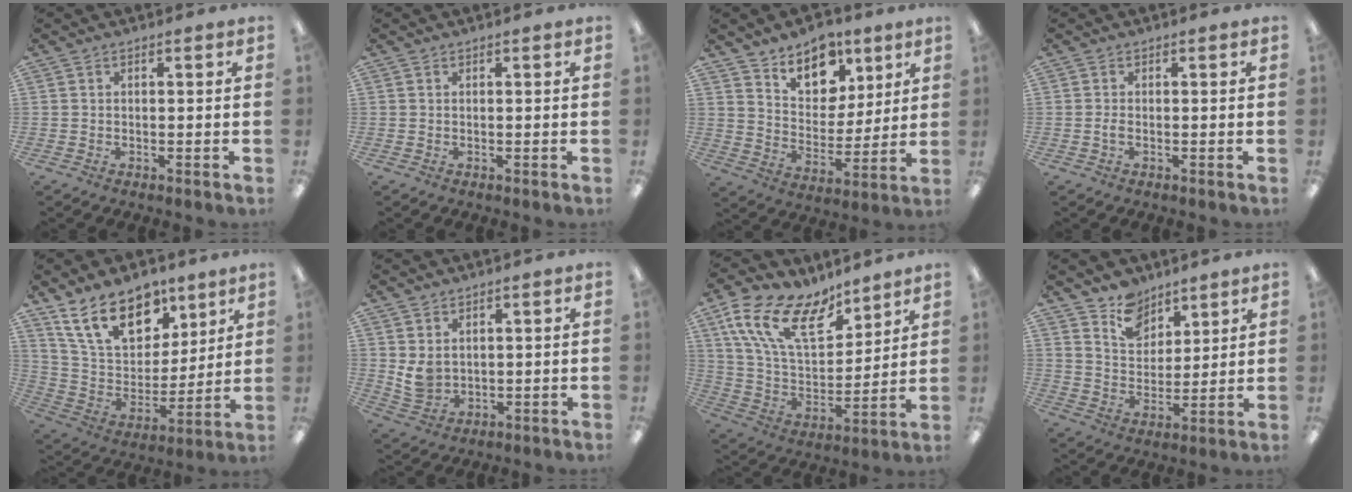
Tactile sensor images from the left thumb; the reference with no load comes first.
{"total": 0.0}
{"total": 12.5, "force": [8.8, 7.7, 4.2], "torque": [-0.057, -0.058, 0.162]}
{"total": 1.1, "force": [-0.3, 0.5, 0.9], "torque": [-0.018, 0.000, -0.005]}
{"total": 18.9, "force": [11.9, 10.8, 10.1], "torque": [-0.181, -0.047, 0.220]}
{"total": 4.7, "force": [2.2, 3.5, 2.2], "torque": [-0.046, -0.010, 0.042]}
{"total": 19.4, "force": [11.6, 9.8, 12.0], "torque": [-0.250, -0.056, 0.212]}
{"total": 9.7, "force": [7.6, 5.8, 1.6], "torque": [-0.027, -0.052, 0.145]}